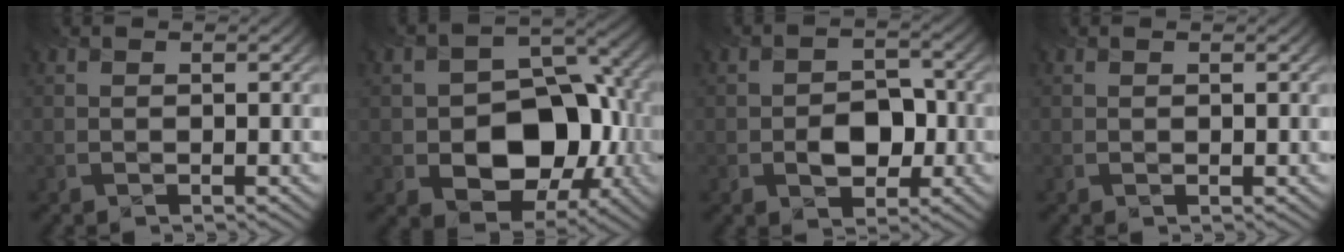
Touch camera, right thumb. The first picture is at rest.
{"total": 12.3, "force": [-2.7, 8.8, 8.2], "torque": [-0.119, -0.012, -0.048]}
{"total": 4.8, "force": [-1.2, 3.4, 3.1], "torque": [-0.042, -0.003, -0.022]}
{"total": 0.0}